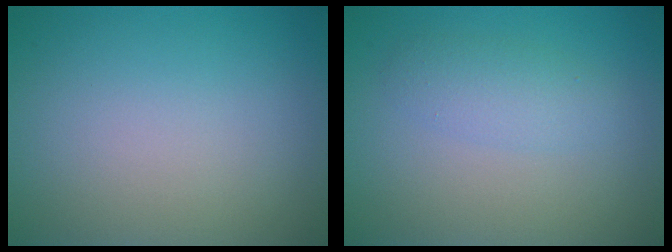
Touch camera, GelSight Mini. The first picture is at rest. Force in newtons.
{"total": 2.2, "press": 2.2, "slide": 0.1}